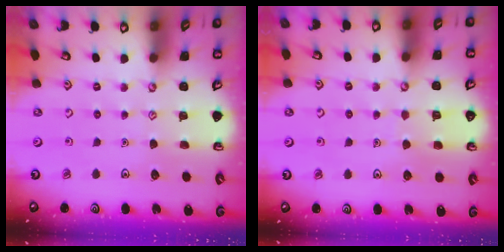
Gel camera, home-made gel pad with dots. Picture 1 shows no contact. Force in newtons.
{"total": 3.5, "press": 3.5, "slide": 0.2}